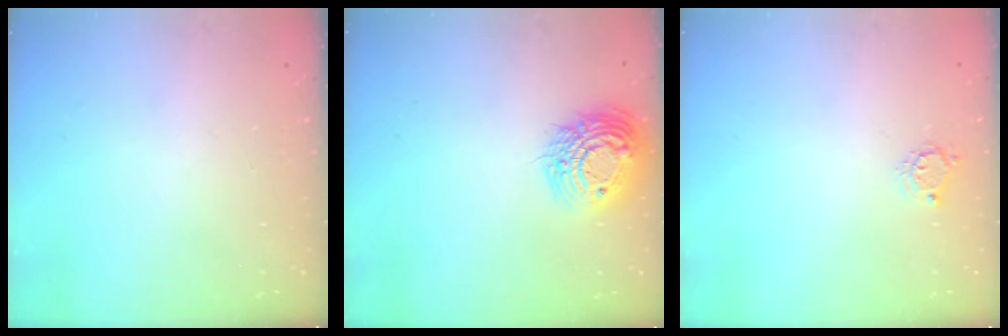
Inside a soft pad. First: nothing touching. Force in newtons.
{"total": 15.5, "press": 15.4, "slide": 1.2}
{"total": 4.4, "press": 4.4, "slide": 0.3}